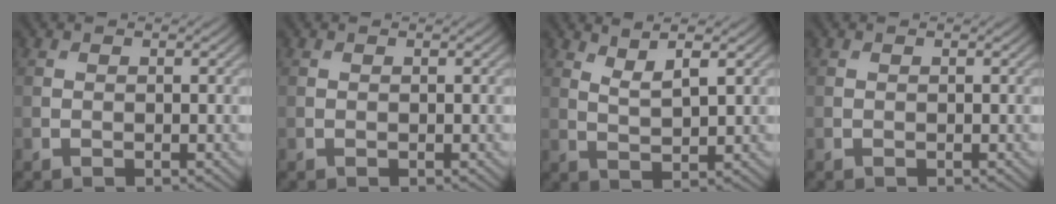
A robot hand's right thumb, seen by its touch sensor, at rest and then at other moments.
{"total": 0.0}
{"total": 3.5, "force": [2.4, 0.6, 2.5], "torque": [-0.049, -0.005, 0.052]}
{"total": 0.0}